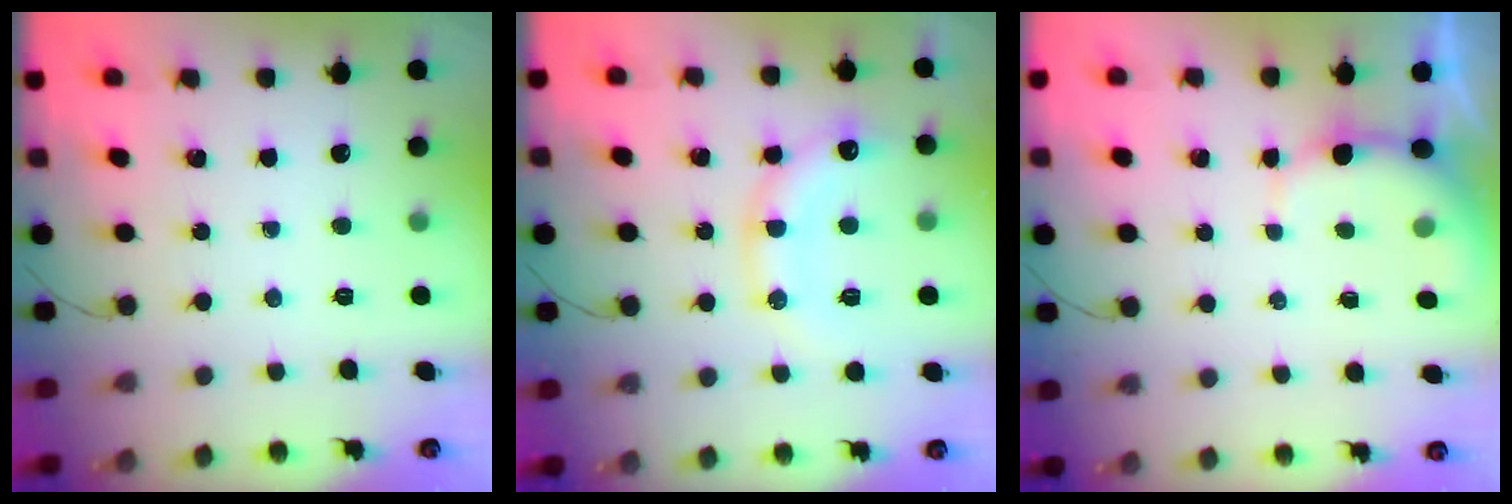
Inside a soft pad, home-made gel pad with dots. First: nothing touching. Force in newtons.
{"total": 14.4, "press": 14.3, "slide": 1.9}
{"total": 3.2, "press": 3.1, "slide": 0.8}